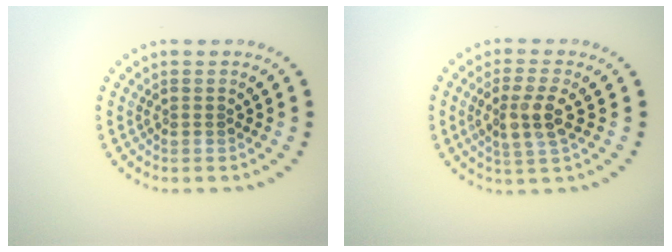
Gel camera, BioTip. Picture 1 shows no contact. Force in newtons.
{"total": 3.1, "press": 2.8, "slide": 1.3}